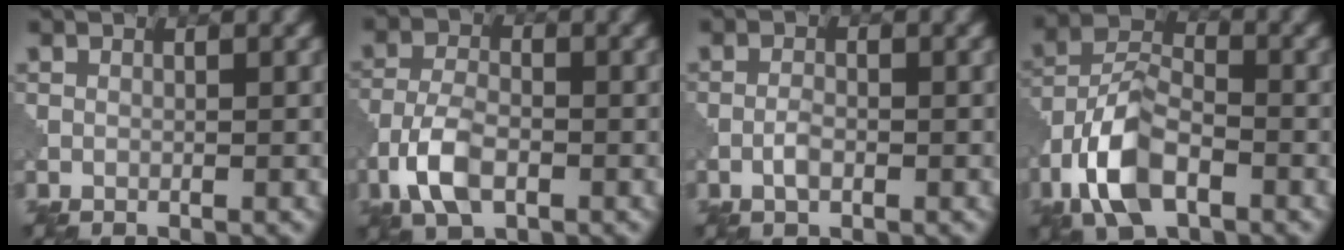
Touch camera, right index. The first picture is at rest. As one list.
[{"total": 4.9, "force": [-2.3, 2.5, 3.5], "torque": [-0.075, 0.000, -0.051]}, {"total": 1.5, "force": [-0.7, 0.6, 1.2], "torque": [-0.024, 0.001, -0.017]}, {"total": 7.8, "force": [-3.8, 4.0, 5.6], "torque": [-0.119, 0.007, -0.087]}]